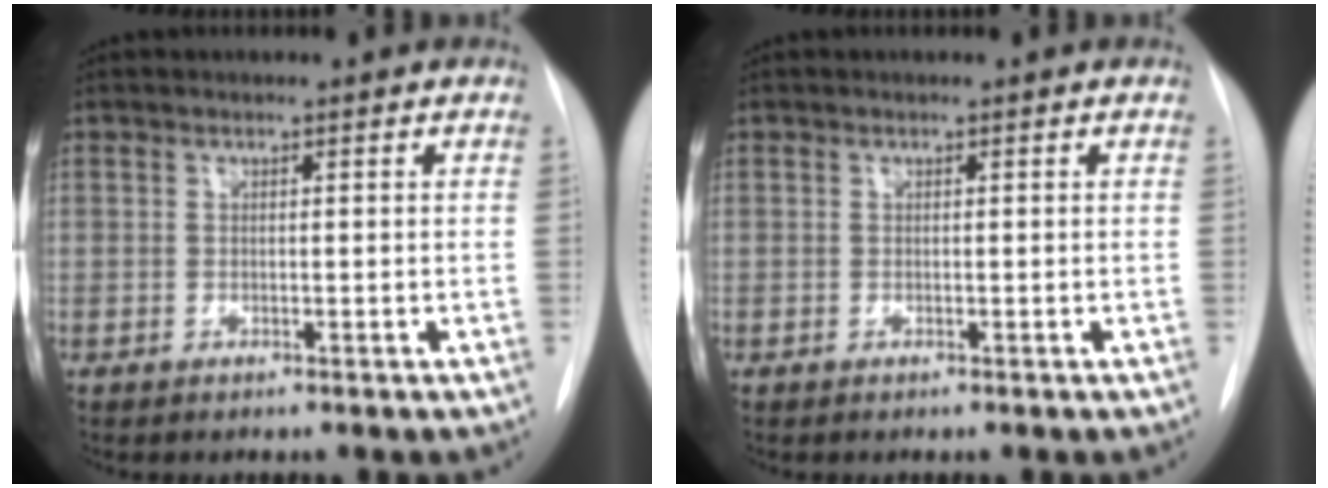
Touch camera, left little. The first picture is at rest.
{"total": 0.0}